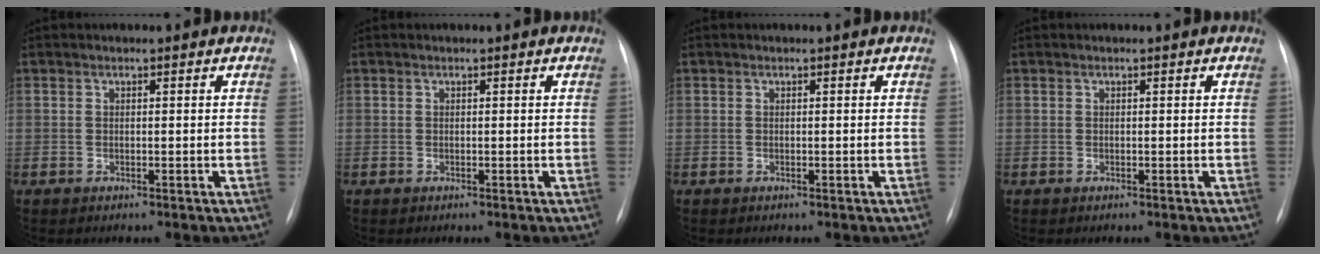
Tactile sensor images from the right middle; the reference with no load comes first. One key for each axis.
{"total": 0.0}
{"total": 0.0}
{"total": 0.0}